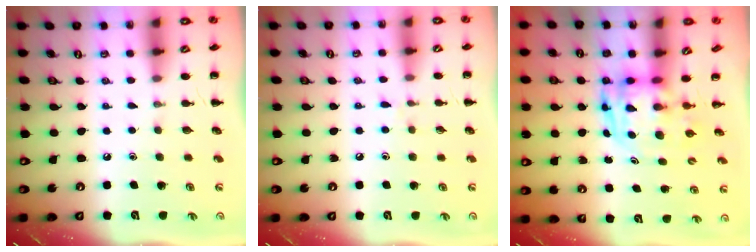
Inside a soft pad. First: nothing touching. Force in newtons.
{"total": 5.2, "press": 4.8, "slide": 2.0}
{"total": 4.0, "press": 3.9, "slide": 0.9}